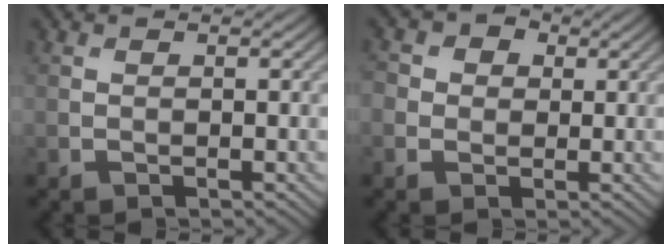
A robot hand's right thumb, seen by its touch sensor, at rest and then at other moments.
{"total": 4.3, "force": [0.9, 3.8, 1.8], "torque": [-0.042, 0.011, -0.006]}